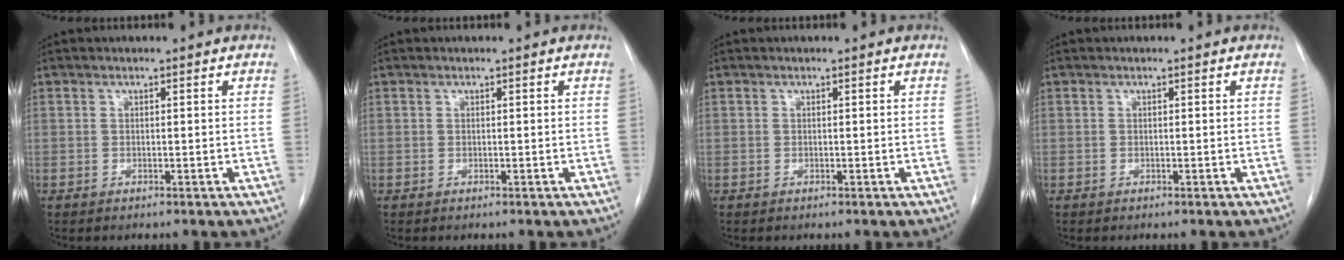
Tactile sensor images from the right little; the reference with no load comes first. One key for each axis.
{"total": 0.0}
{"total": 0.0}
{"total": 0.0}